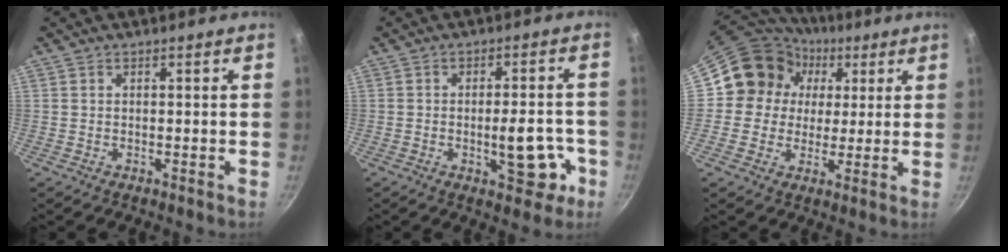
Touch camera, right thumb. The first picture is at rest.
{"total": 9.4, "force": [-2.9, 4.2, 7.9], "torque": [-0.077, 0.017, -0.034]}
{"total": 13.7, "force": [3.3, 12.6, 4.3], "torque": [-0.045, 0.015, 0.039]}